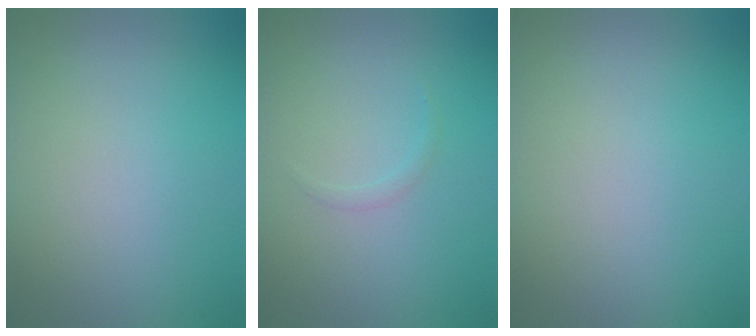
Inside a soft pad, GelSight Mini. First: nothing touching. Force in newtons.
{"total": 0.5, "press": 0.5, "slide": 0.0}
{"total": 0.0}